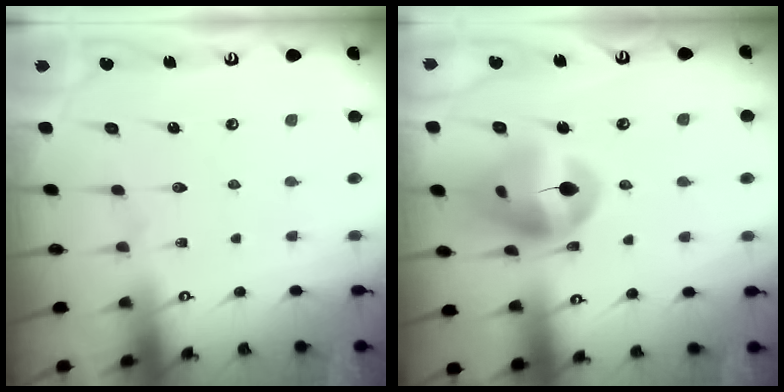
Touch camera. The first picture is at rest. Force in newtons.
{"total": 15.2, "press": 15.1, "slide": 1.8}